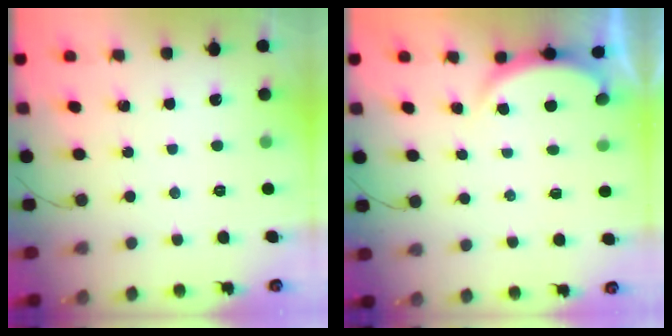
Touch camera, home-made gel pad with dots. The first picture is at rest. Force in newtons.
{"total": 2.8, "press": 2.7, "slide": 0.6}